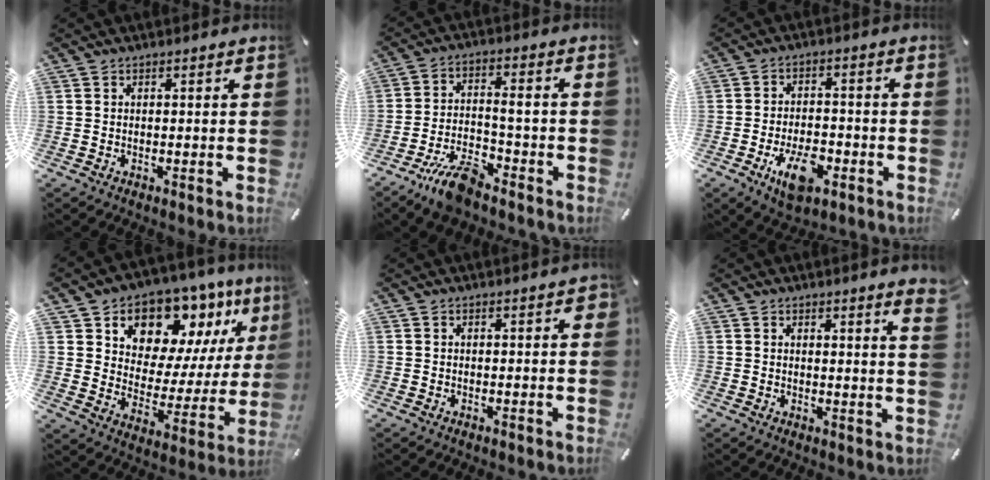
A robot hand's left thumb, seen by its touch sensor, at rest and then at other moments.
{"total": 10.0, "force": [-7.0, 3.3, 6.2], "torque": [-0.114, 0.038, -0.131]}
{"total": 9.7, "force": [-4.5, 5.2, 6.8], "torque": [-0.110, 0.013, -0.079]}
{"total": 12.6, "force": [9.7, 7.7, 2.6], "torque": [-0.042, -0.105, 0.174]}
{"total": 1.5, "force": [0.5, 0.5, 1.3], "torque": [-0.020, 0.000, 0.005]}
{"total": 3.0, "force": [2.2, 0.0, 2.0], "torque": [-0.036, -0.011, 0.037]}